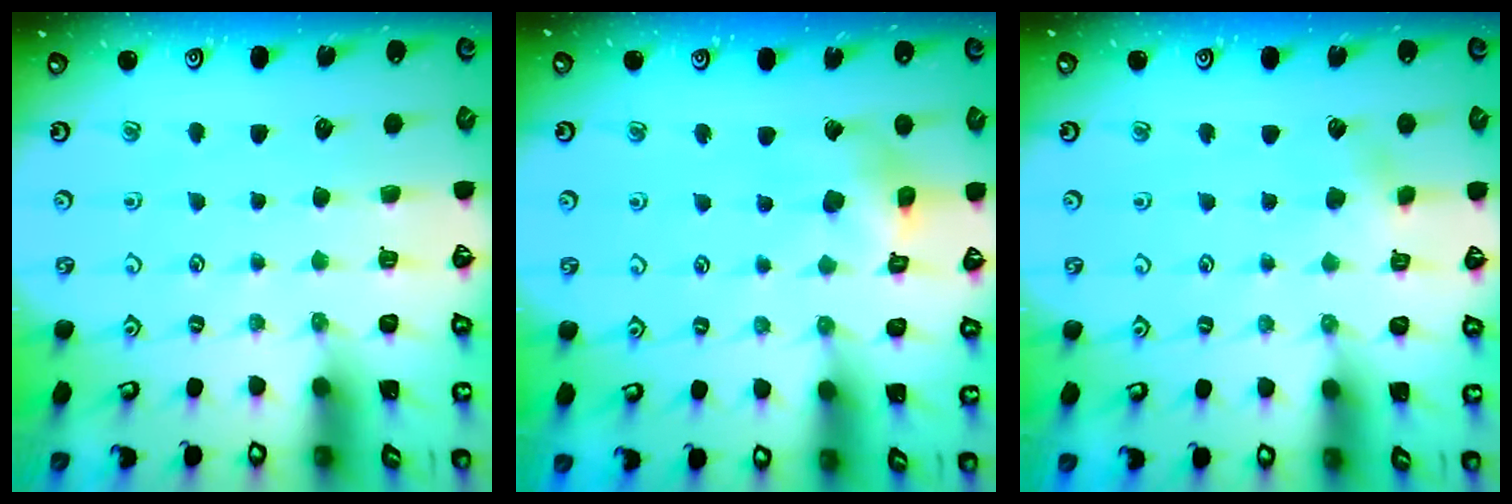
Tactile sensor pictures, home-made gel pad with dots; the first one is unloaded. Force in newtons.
{"total": 11.0, "press": 10.8, "slide": 1.6}
{"total": 3.0, "press": 2.9, "slide": 0.4}